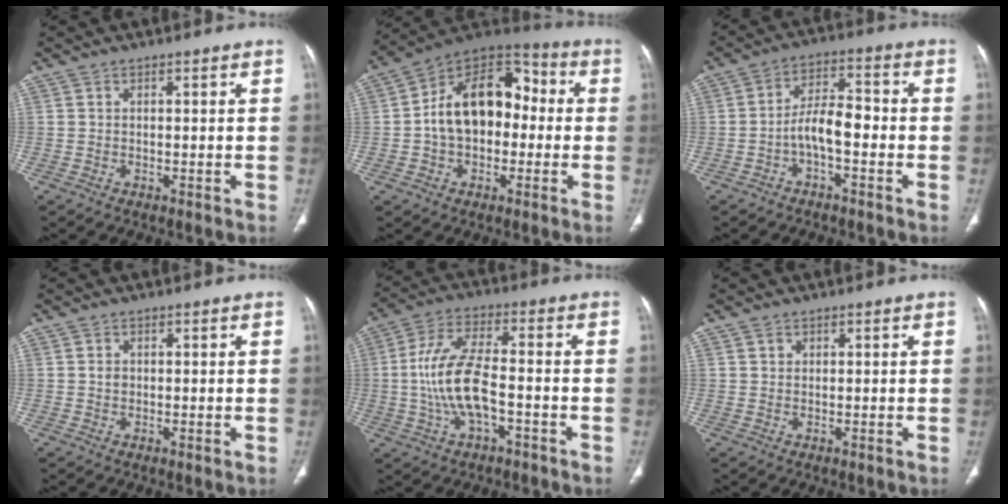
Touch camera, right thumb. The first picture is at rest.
{"total": 17.4, "force": [-0.1, 11.9, 12.7], "torque": [-0.169, 0.046, -0.013]}
{"total": 7.0, "force": [-2.2, 3.2, 5.8], "torque": [-0.096, 0.038, -0.043]}
{"total": 1.3, "force": [0.2, 1.0, 0.8], "torque": [-0.010, 0.001, 0.003]}
{"total": 11.9, "force": [-2.3, 5.2, 10.4], "torque": [-0.213, 0.031, -0.044]}
{"total": 1.1, "force": [0.6, 0.9, 0.3], "torque": [0.002, -0.002, 0.010]}